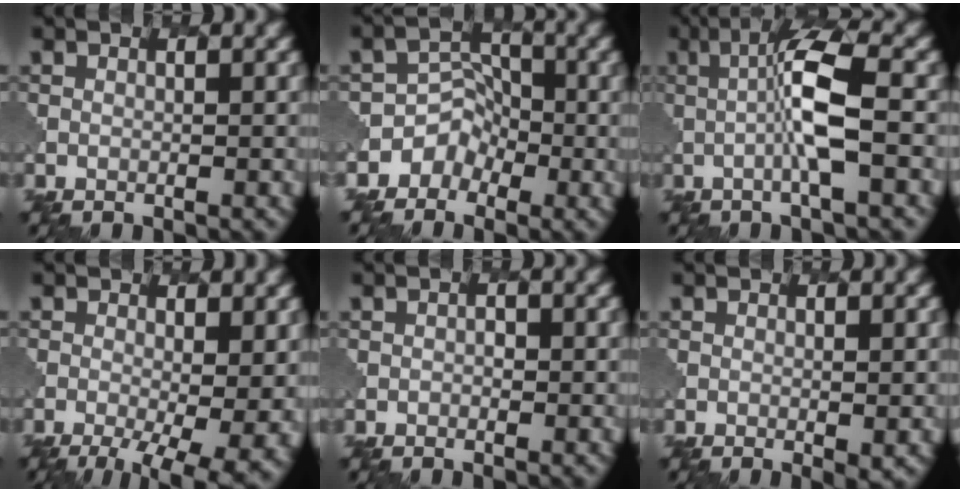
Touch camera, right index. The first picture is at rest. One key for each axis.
{"total": 3.3, "fx": -2.0, "fy": 2.7, "fz": 0.1, "tx": 0.032, "ty": 0.011, "tz": -0.044}
{"total": 5.0, "fx": -0.2, "fy": 0.7, "fz": 4.9, "tx": -0.090, "ty": 0.008, "tz": -0.011}
{"total": 8.8, "fx": -2.7, "fy": 3.5, "fz": 7.6, "tx": -0.105, "ty": -0.021, "tz": -0.024}
{"total": 0.5, "fx": 0.0, "fy": 0.5, "fz": 0.2, "tx": -0.002, "ty": -0.002, "tz": 0.002}
{"total": 1.4, "fx": -0.1, "fy": 0.3, "fz": 1.3, "tx": -0.019, "ty": -0.008, "tz": 0.002}